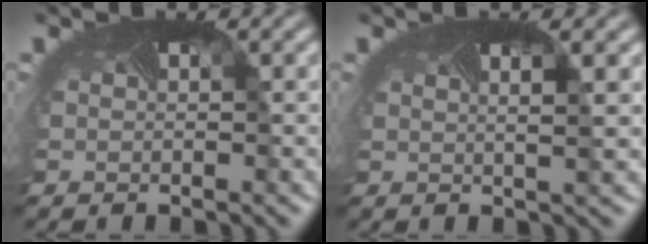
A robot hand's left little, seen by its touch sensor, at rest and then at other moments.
{"total": 1.6, "force": [0.4, 0.3, 1.5], "torque": [-0.021, -0.007, -0.001]}